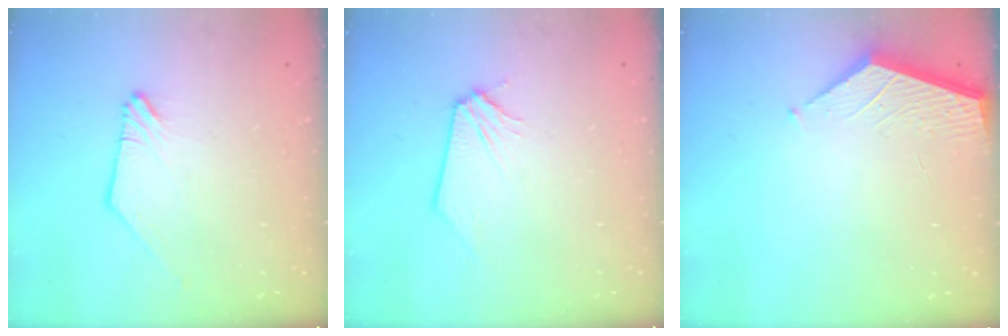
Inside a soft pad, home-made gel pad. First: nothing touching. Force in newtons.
{"total": 0.0}
{"total": 2.1, "press": 2.1, "slide": 0.2}